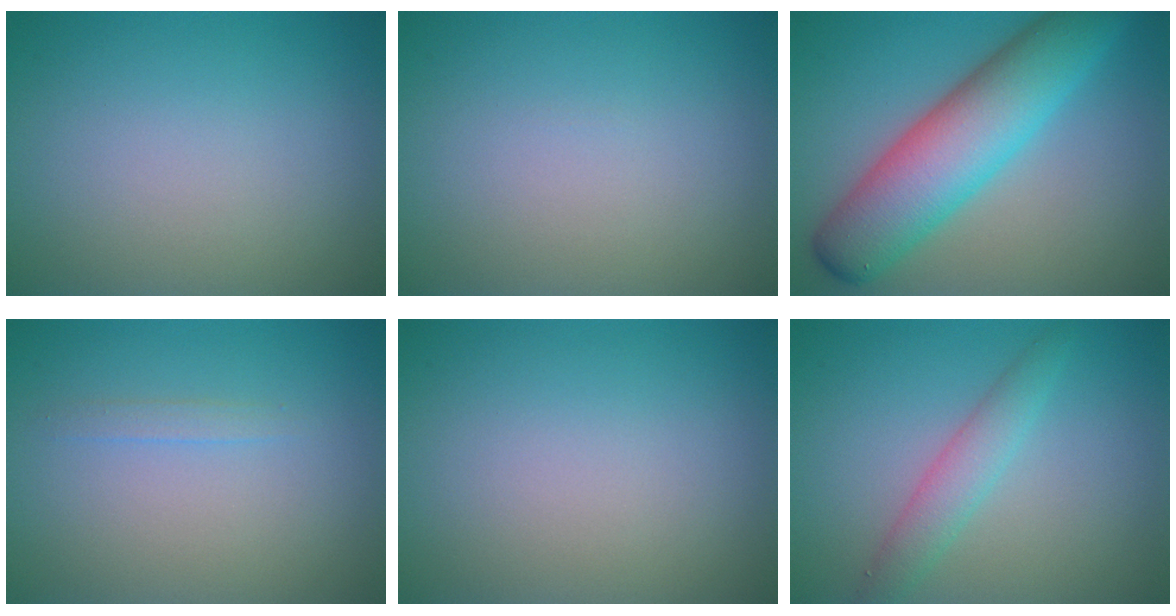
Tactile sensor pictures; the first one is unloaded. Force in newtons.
{"total": 0.0}
{"total": 7.7, "press": 7.7, "slide": 0.3}
{"total": 0.8, "press": 0.8, "slide": 0.0}
{"total": 0.0}
{"total": 2.7, "press": 2.6, "slide": 0.1}